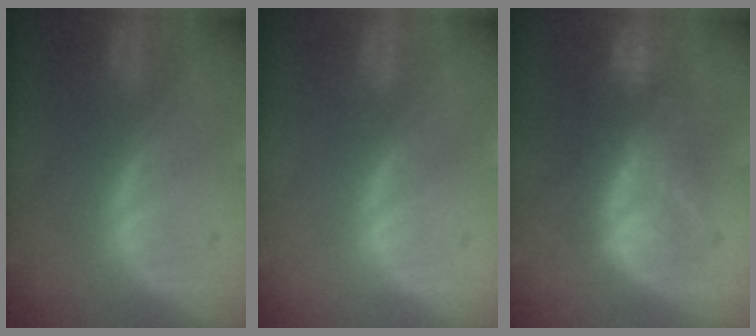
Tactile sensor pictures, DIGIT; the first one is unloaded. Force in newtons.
{"total": 0.0}
{"total": 8.7, "press": 8.4, "slide": 2.2}